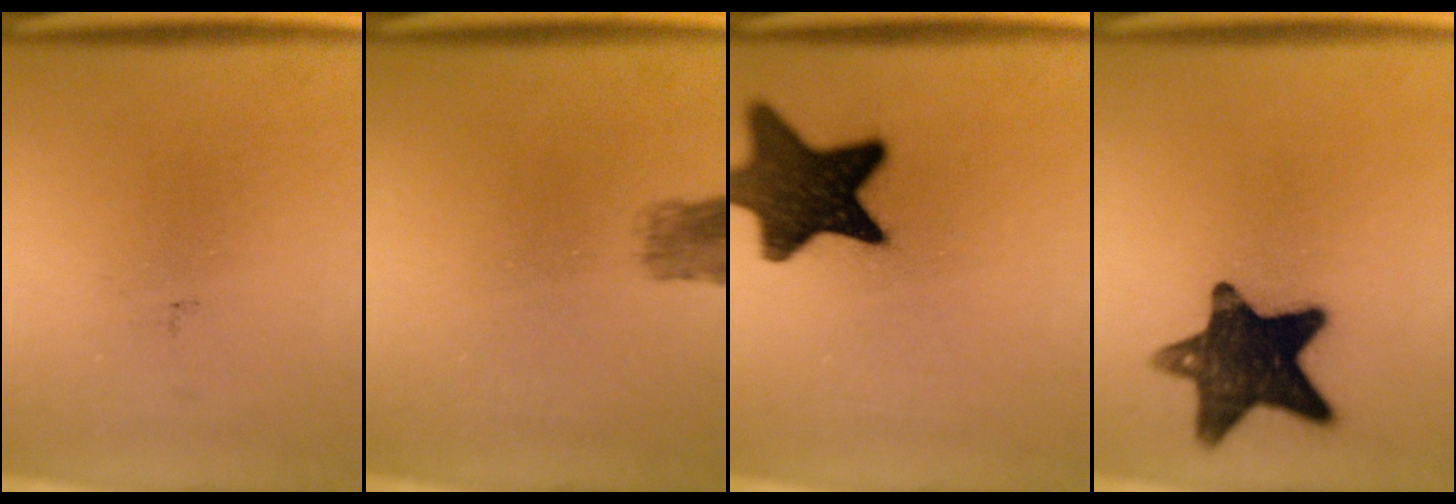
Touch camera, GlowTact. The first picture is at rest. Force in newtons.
{"total": 2.9}
{"total": 14.9}
{"total": 14.3}